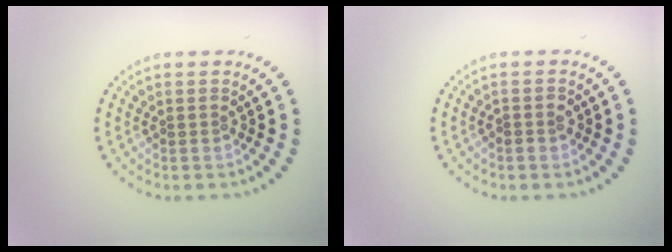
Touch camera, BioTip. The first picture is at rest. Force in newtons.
{"total": 1.1, "press": 1.0, "slide": 0.4}